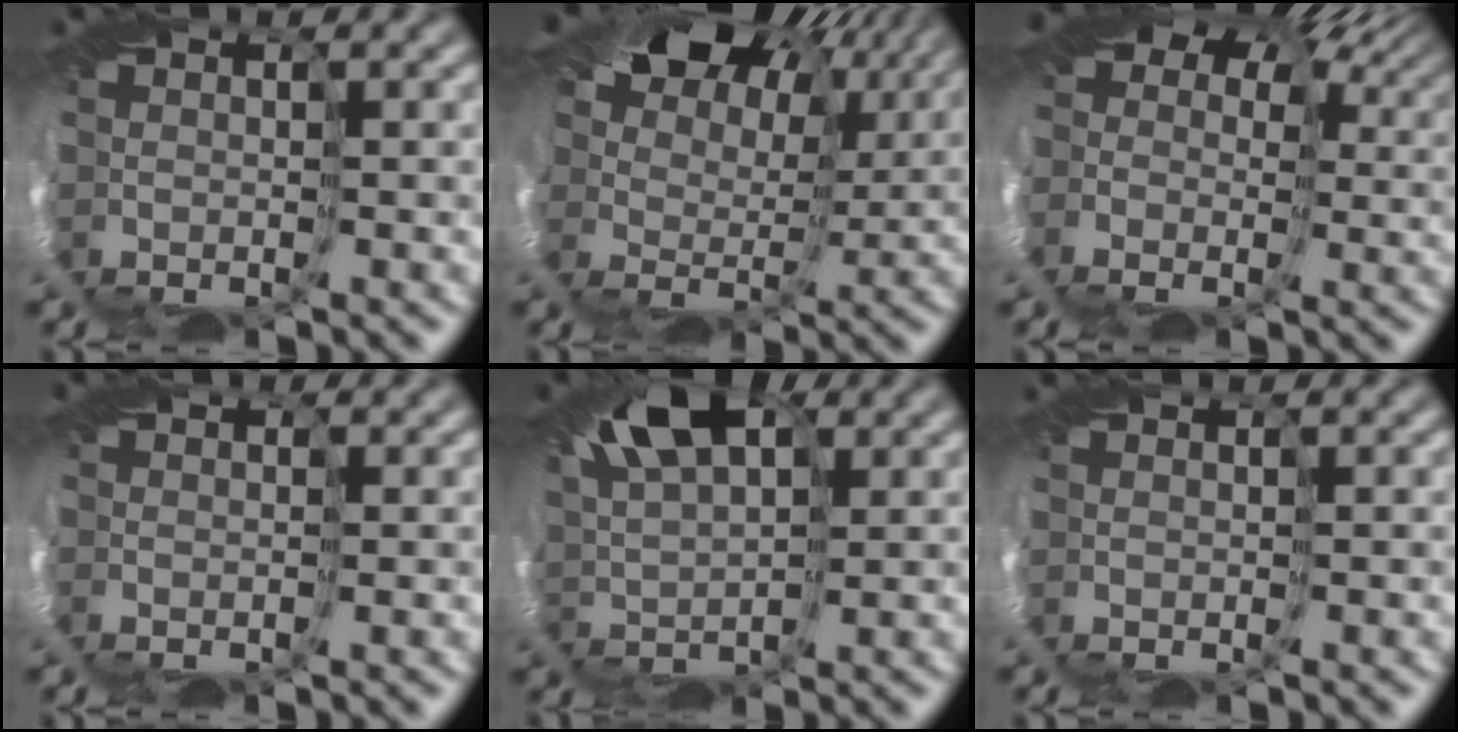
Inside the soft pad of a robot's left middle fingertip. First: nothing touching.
{"total": 18.4, "force": [10.9, 11.0, 10.1], "torque": [-0.219, 0.068, 0.173]}
{"total": 15.1, "force": [4.7, 10.8, 9.5], "torque": [-0.179, 0.030, 0.044]}
{"total": 3.9, "force": [0.4, 3.2, 2.2], "torque": [-0.043, 0.005, 0.008]}
{"total": 6.5, "force": [3.2, 3.5, 4.4], "torque": [-0.090, 0.022, 0.046]}
{"total": 0.0}